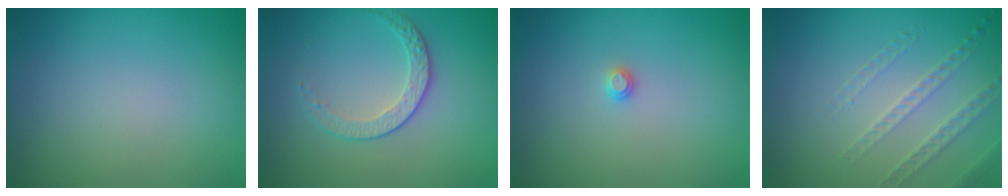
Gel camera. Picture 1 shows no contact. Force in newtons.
{"total": 2.2, "press": 1.7, "slide": 1.4}
{"total": 0.6, "press": 0.6, "slide": 0.2}
{"total": 1.6, "press": 1.3, "slide": 0.9}